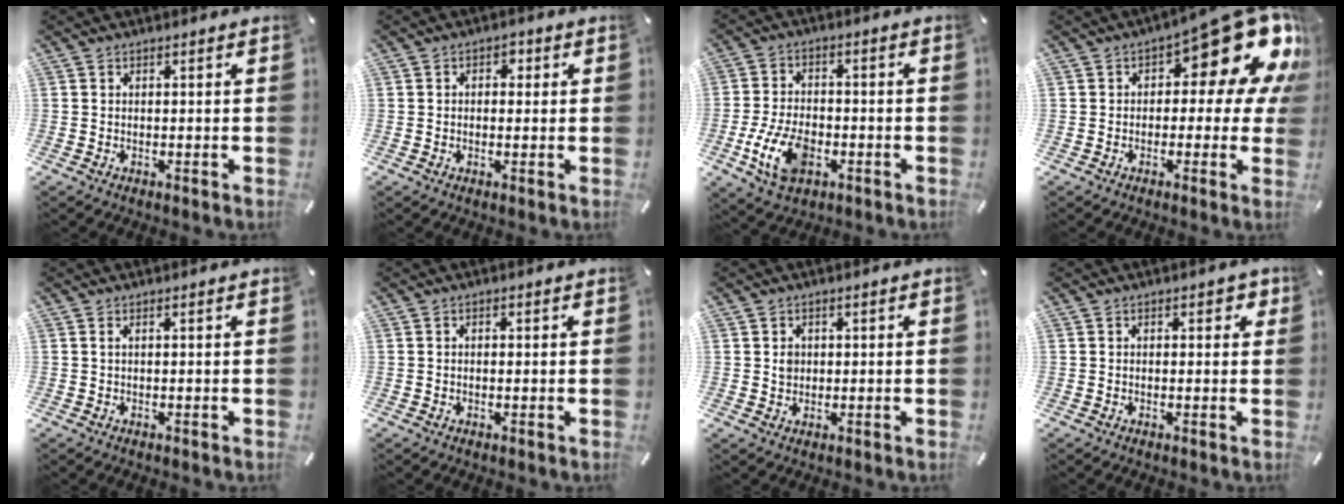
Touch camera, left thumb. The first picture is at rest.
{"total": 2.2, "force": [0.0, 1.8, 1.3], "torque": [-0.011, 0.003, -0.007]}
{"total": 11.1, "force": [-4.0, 6.7, 7.9], "torque": [-0.171, 0.006, -0.068]}
{"total": 17.9, "force": [8.3, 7.7, 13.8], "torque": [-0.175, -0.059, 0.134]}
{"total": 0.7, "force": [0.1, 0.1, 0.7], "torque": [-0.014, 0.000, 0.002]}
{"total": 0.7, "force": [-0.1, 0.5, 0.5], "torque": [-0.010, 0.002, -0.003]}
{"total": 2.0, "force": [0.3, 1.9, 0.5], "torque": [-0.006, 0.003, 0.002]}
{"total": 1.8, "force": [0.4, 1.2, 1.3], "torque": [-0.011, 0.001, 0.002]}